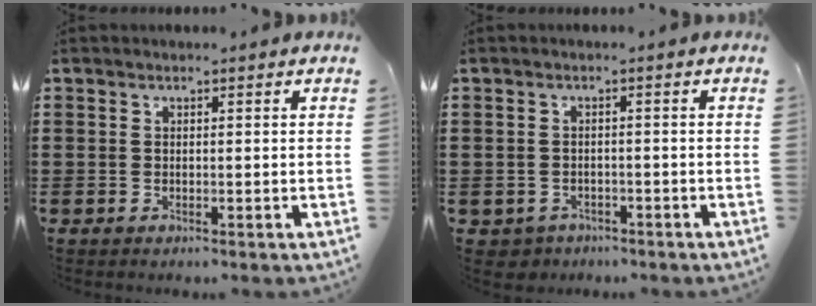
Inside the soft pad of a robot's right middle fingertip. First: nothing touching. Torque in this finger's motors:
{"motor_torque": [0.39, -0.11, 0.00, 0.00]}